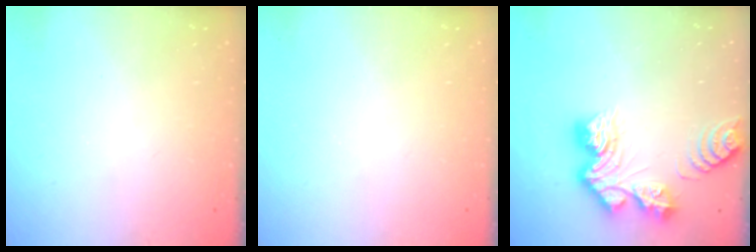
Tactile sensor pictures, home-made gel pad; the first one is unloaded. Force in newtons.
{"total": 0.0}
{"total": 13.6, "press": 13.6, "slide": 1.3}